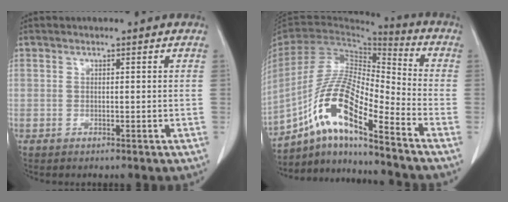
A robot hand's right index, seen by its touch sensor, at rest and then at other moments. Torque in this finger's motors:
{"motor_torque": [-0.06, 0.11, 0.09, -0.01]}